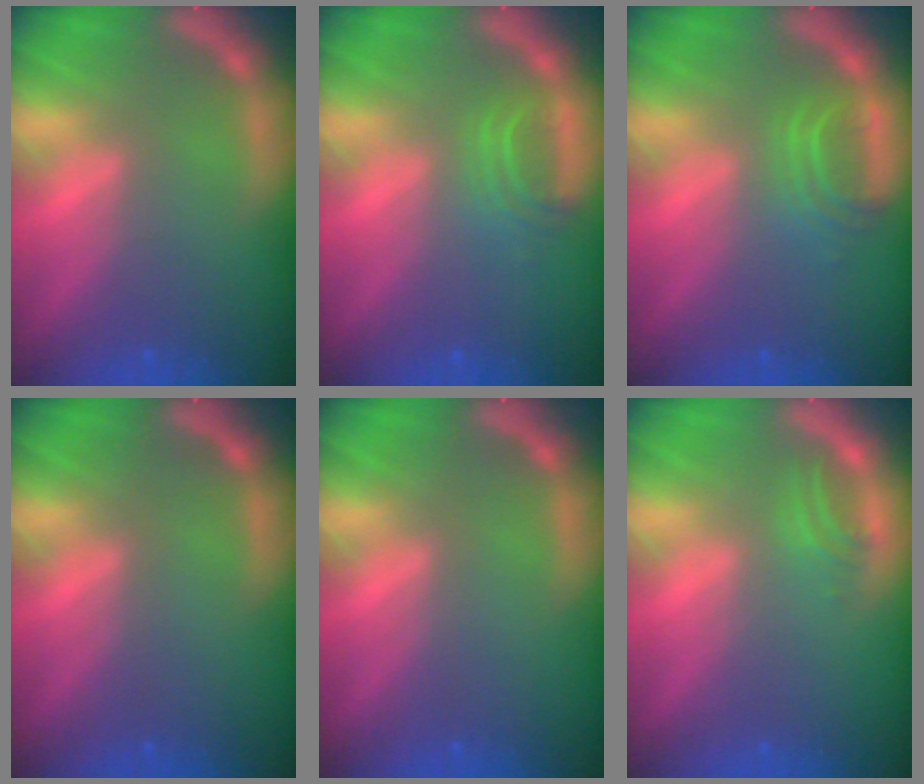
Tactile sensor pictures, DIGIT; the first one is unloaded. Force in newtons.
{"total": 2.5}
{"total": 2.9}
{"total": 0.0}
{"total": 0.0}
{"total": 1.5}